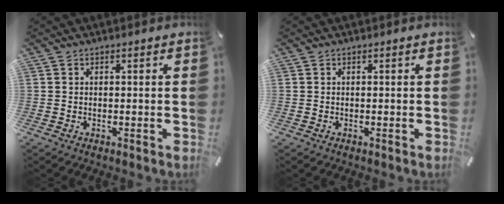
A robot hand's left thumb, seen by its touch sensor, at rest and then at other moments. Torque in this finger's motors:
{"motor_torque": [-0.08, 0.10, -0.07, 0.01, 0.00]}